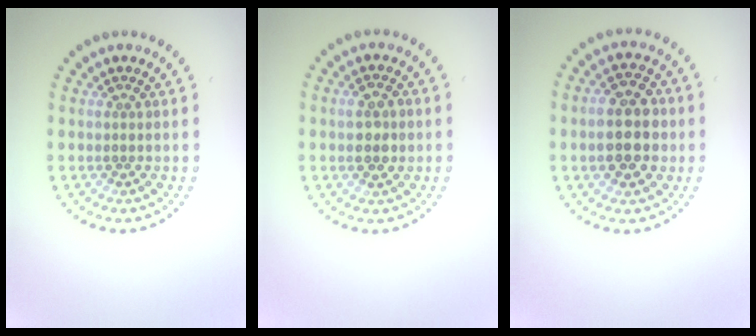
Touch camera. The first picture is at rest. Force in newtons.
{"total": 2.3, "press": 2.3, "slide": 0.2}
{"total": 5.3, "press": 5.2, "slide": 0.4}